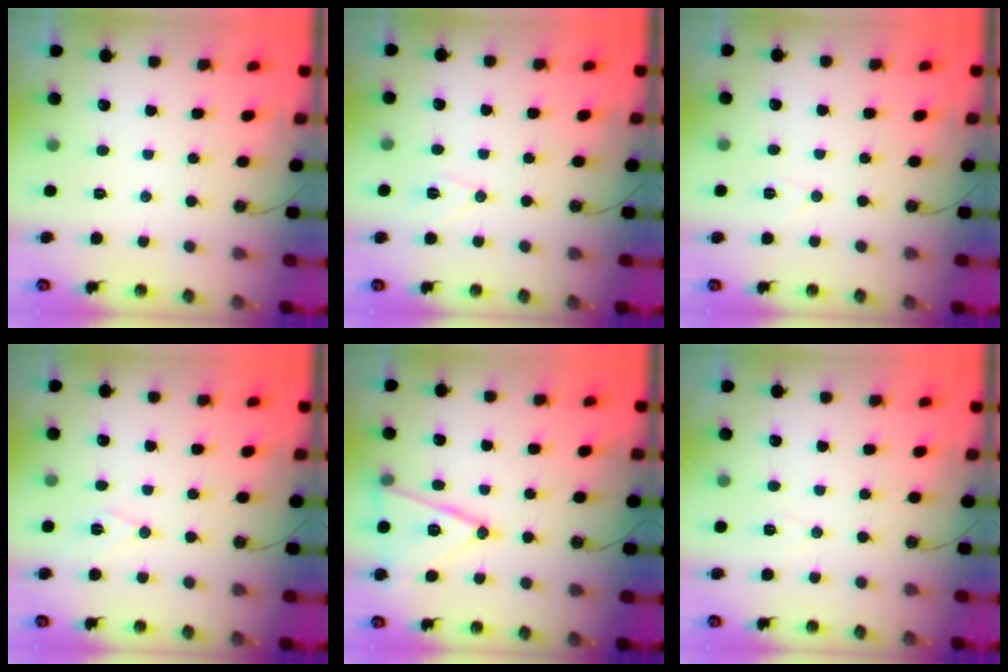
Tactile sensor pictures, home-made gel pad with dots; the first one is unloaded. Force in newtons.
{"total": 6.4, "press": 6.0, "slide": 2.2}
{"total": 4.8, "press": 4.5, "slide": 1.7}
{"total": 6.5, "press": 5.3, "slide": 3.8}
{"total": 14.8, "press": 14.4, "slide": 3.4}
{"total": 3.4, "press": 2.6, "slide": 2.1}